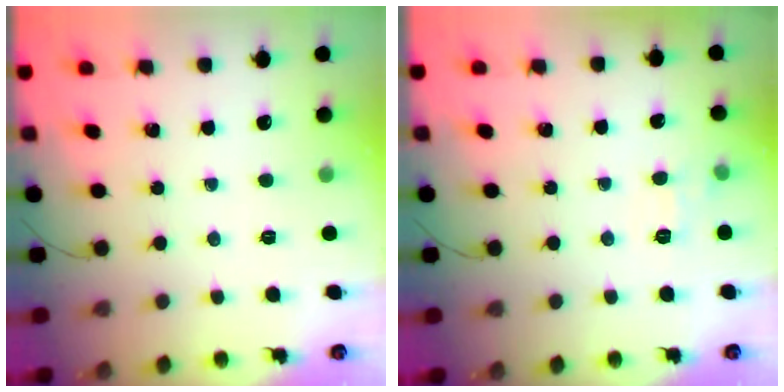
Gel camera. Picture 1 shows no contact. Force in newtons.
{"total": 6.2, "press": 5.9, "slide": 1.8}